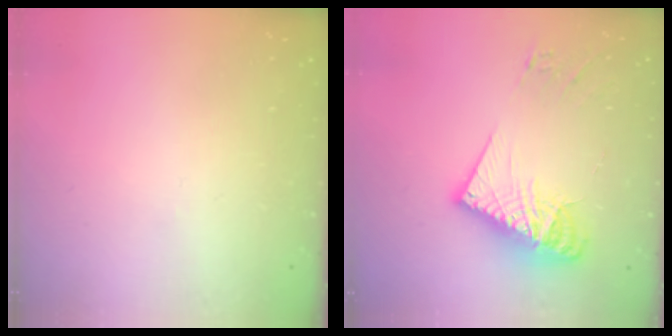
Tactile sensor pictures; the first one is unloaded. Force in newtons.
{"total": 15.4, "press": 15.3, "slide": 1.7}